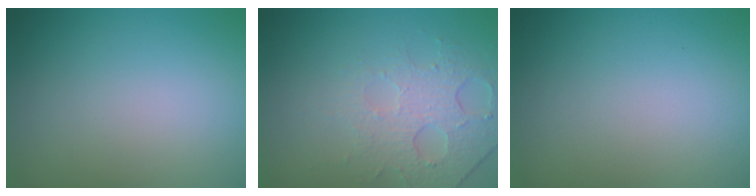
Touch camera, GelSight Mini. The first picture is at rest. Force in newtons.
{"total": 4.6, "press": 3.0, "slide": 3.4}
{"total": 0.0}